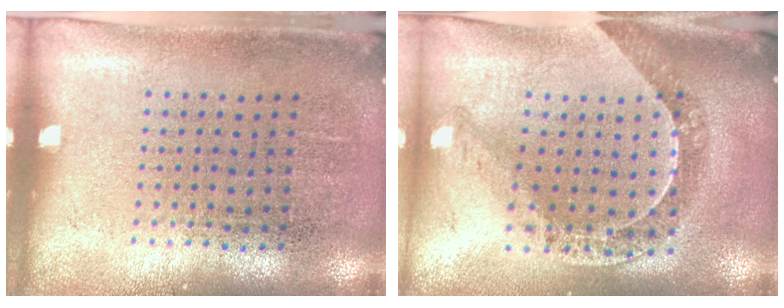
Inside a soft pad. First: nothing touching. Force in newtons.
{"total": 1.1, "press": 1.1, "slide": 0.2}